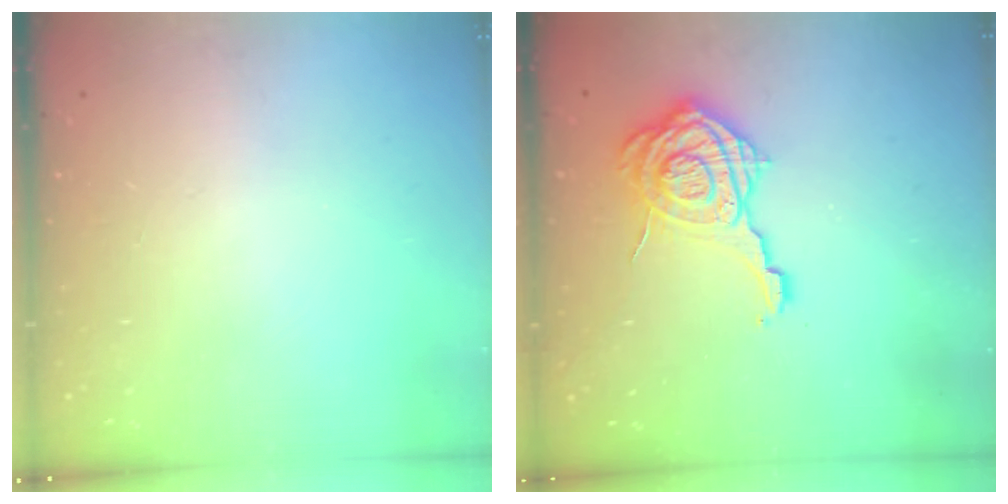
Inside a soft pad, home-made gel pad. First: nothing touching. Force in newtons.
{"total": 14.4, "press": 14.4, "slide": 0.9}